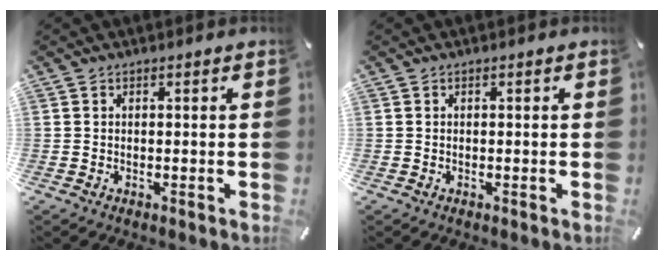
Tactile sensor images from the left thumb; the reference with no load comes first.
{"total": 0.0}